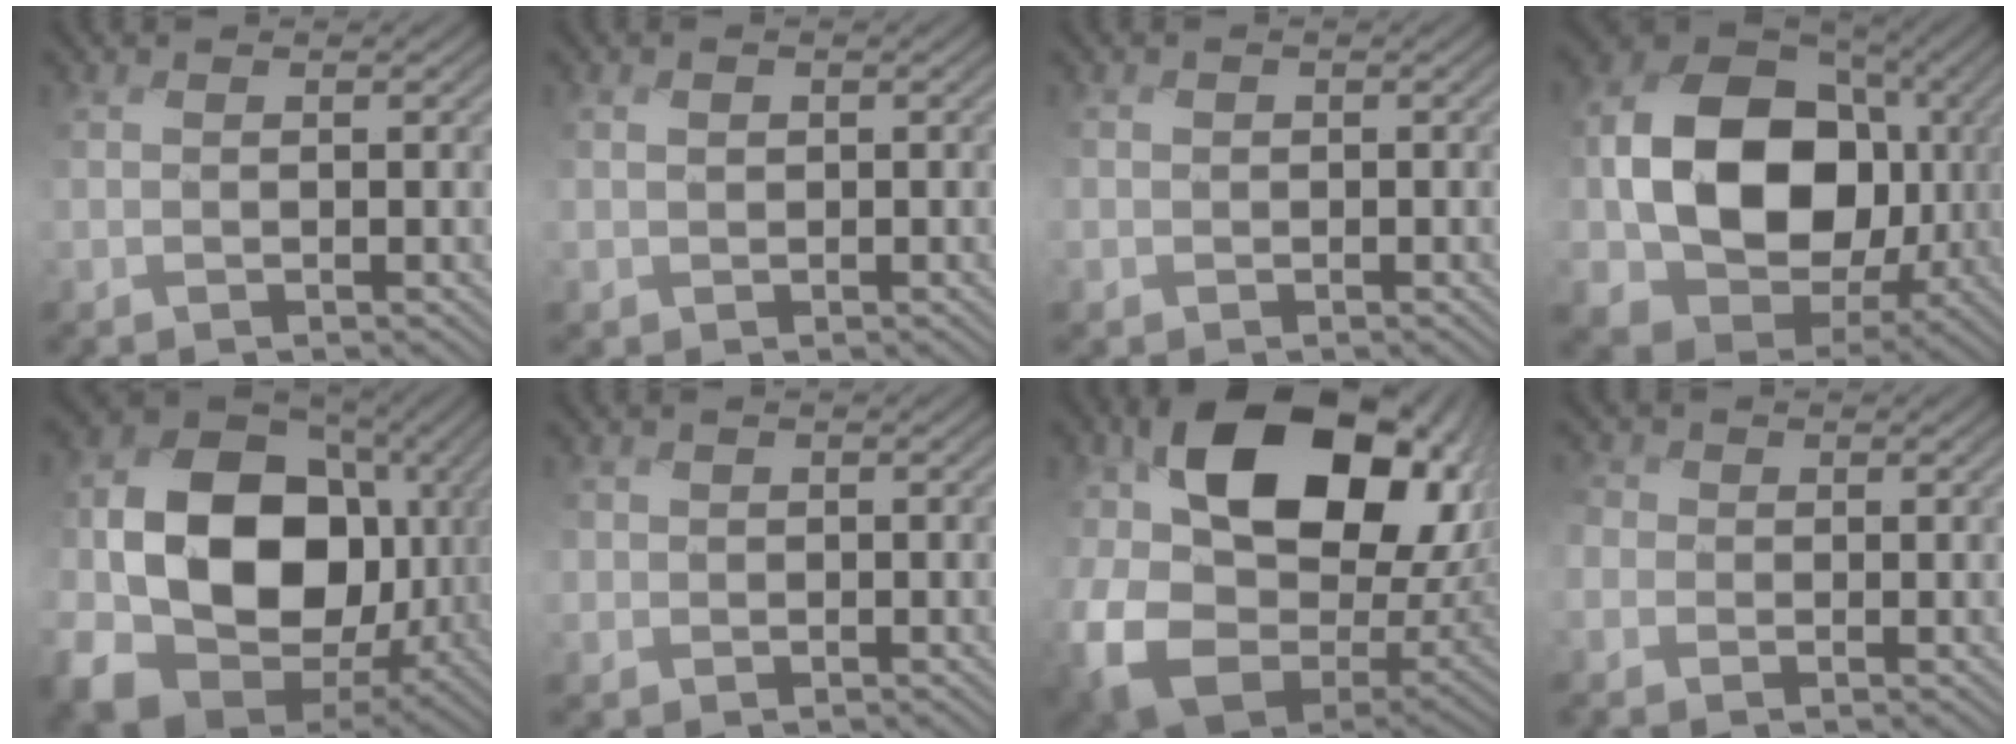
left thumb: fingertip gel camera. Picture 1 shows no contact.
{"total": 1.4, "force": [-0.2, 1.3, 0.4], "torque": [-0.014, -0.003, -0.006]}
{"total": 1.3, "force": [-0.5, 1.1, -0.5], "torque": [0.005, -0.005, -0.014]}
{"total": 15.3, "force": [-0.8, 12.0, 9.4], "torque": [-0.172, -0.034, -0.011]}
{"total": 18.2, "force": [-1.7, 14.3, 11.0], "torque": [-0.224, -0.041, -0.015]}
{"total": 1.6, "force": [-0.5, 1.3, -0.7], "torque": [0.009, -0.006, -0.018]}
{"total": 19.0, "force": [2.9, 13.7, 12.9], "torque": [-0.274, -0.017, 0.070]}
{"total": 3.0, "force": [-0.6, 2.9, 0.5], "torque": [-0.026, 0.006, -0.026]}